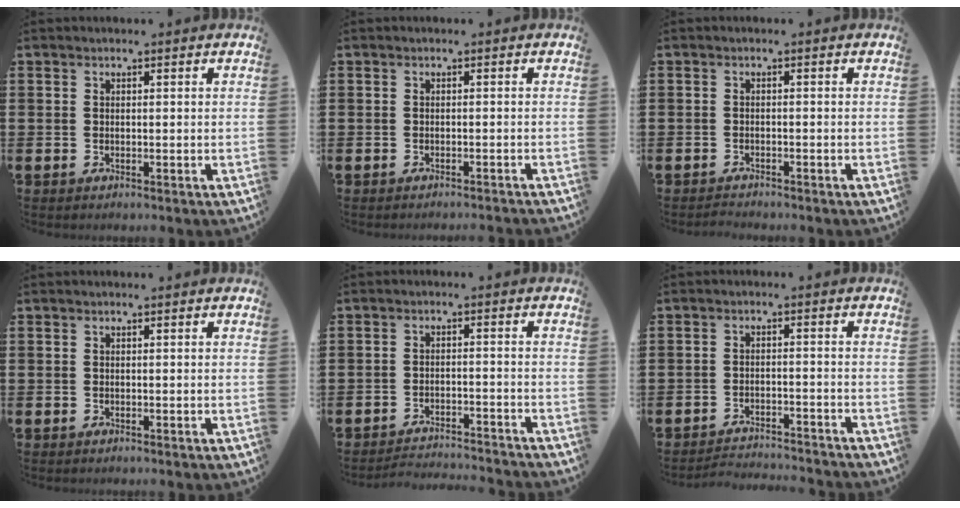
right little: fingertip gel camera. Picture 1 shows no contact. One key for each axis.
{"total": 0.7, "fx": -0.6, "fy": -0.2, "fz": 0.1, "tx": -0.001, "ty": 0.000, "tz": -0.013}
{"total": 0.9, "fx": -0.9, "fy": 0.0, "fz": 0.0, "tx": -0.003, "ty": -0.001, "tz": -0.017}
{"total": 0.0}
{"total": 2.6, "fx": -2.6, "fy": -0.1, "fz": 0.0, "tx": -0.004, "ty": 0.003, "tz": -0.056}
{"total": 2.5, "fx": -2.5, "fy": -0.1, "fz": -0.1, "tx": -0.004, "ty": 0.004, "tz": -0.055}